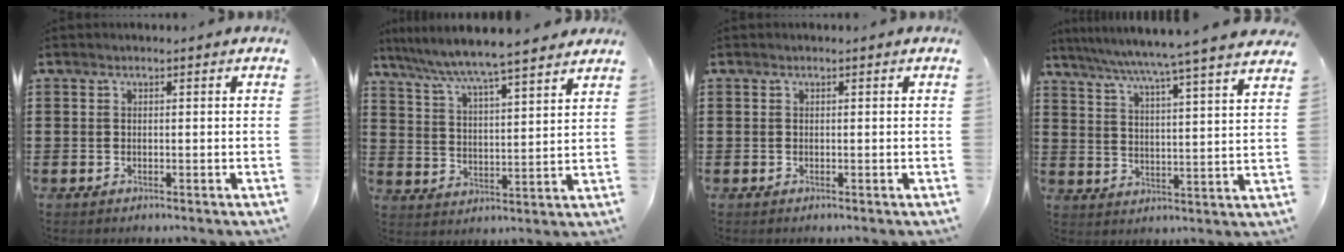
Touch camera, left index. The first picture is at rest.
{"total": 6.0, "force": [5.6, -0.5, 2.2], "torque": [-0.068, -0.036, 0.091]}
{"total": 0.0}
{"total": 6.4, "force": [5.5, -1.5, 2.7], "torque": [-0.075, -0.045, 0.087]}